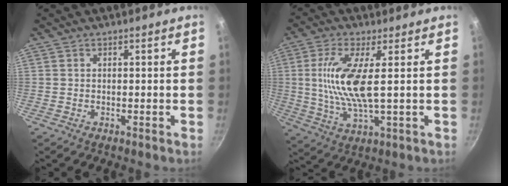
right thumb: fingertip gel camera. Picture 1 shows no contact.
{"total": 11.4, "force": [1.6, 3.1, 10.9], "torque": [-0.234, -0.008, 0.034]}